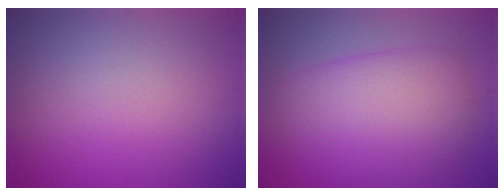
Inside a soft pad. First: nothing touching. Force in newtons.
{"total": 7.1, "press": 7.1, "slide": 0.3}